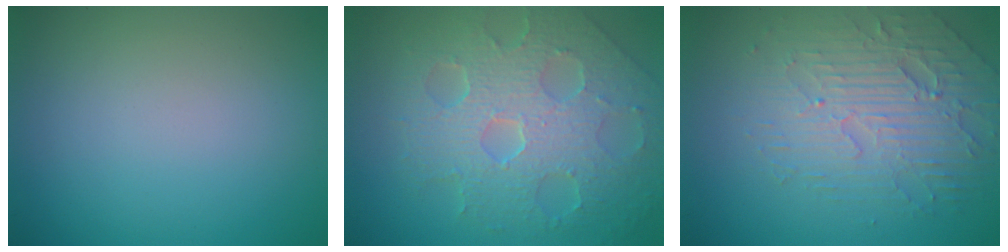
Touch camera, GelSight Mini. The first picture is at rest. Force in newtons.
{"total": 7.9, "press": 5.5, "slide": 5.7}
{"total": 4.5, "press": 3.9, "slide": 2.3}